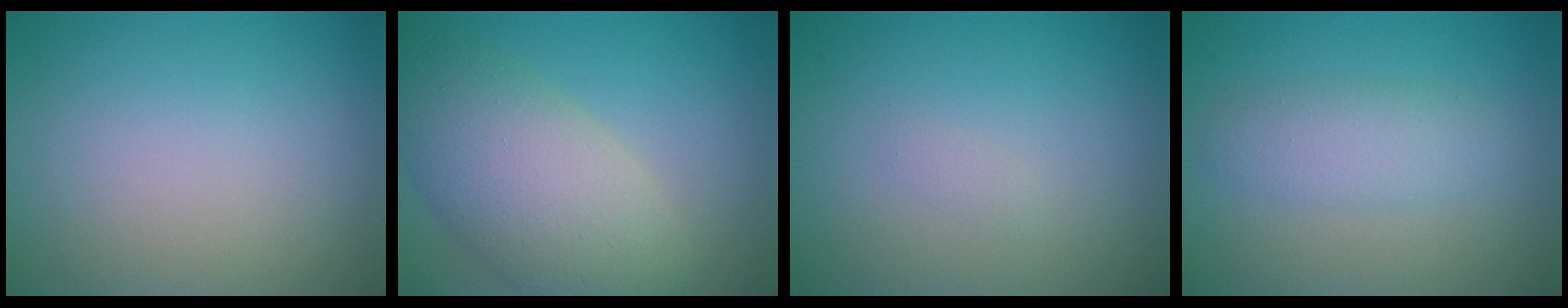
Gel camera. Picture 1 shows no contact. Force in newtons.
{"total": 8.0, "press": 8.0, "slide": 0.7}
{"total": 0.6, "press": 0.6, "slide": 0.0}
{"total": 2.9, "press": 2.9, "slide": 0.1}